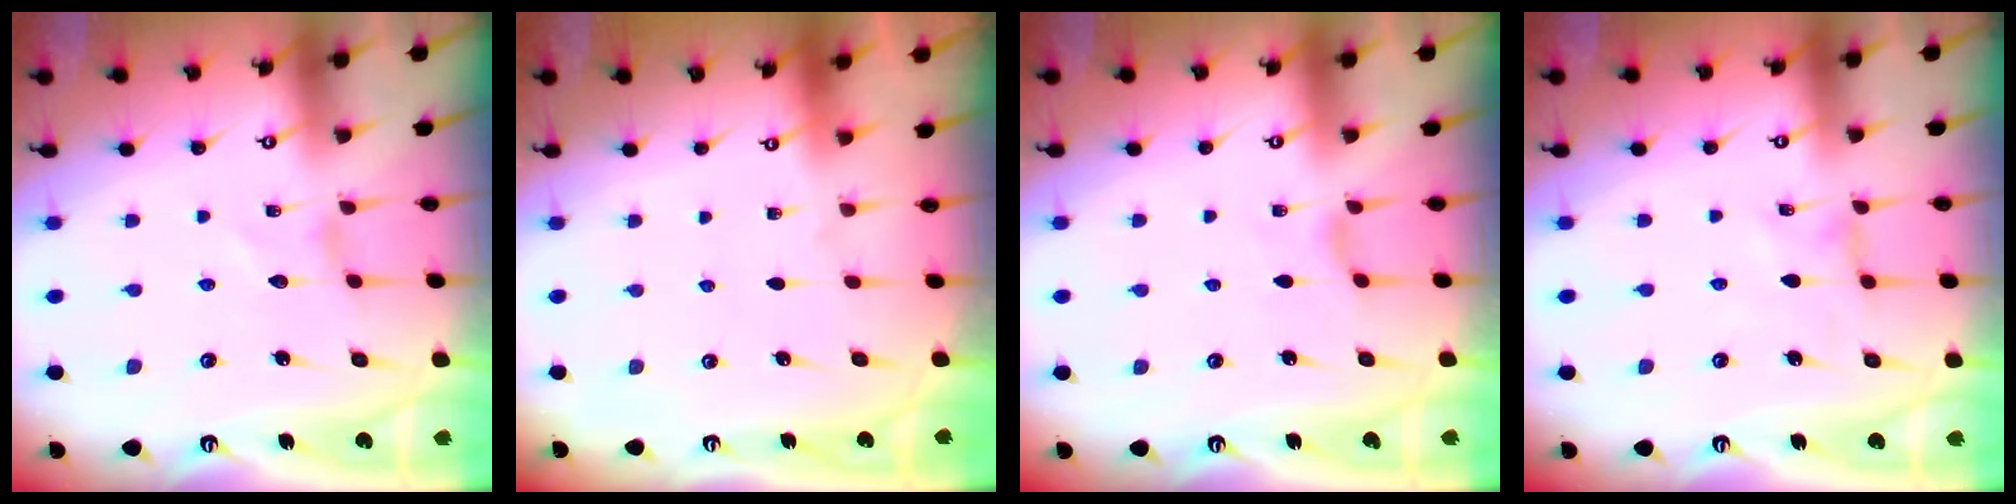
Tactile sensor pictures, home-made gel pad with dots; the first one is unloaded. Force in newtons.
{"total": 0.0}
{"total": 2.4, "press": 2.4, "slide": 0.4}
{"total": 0.0}